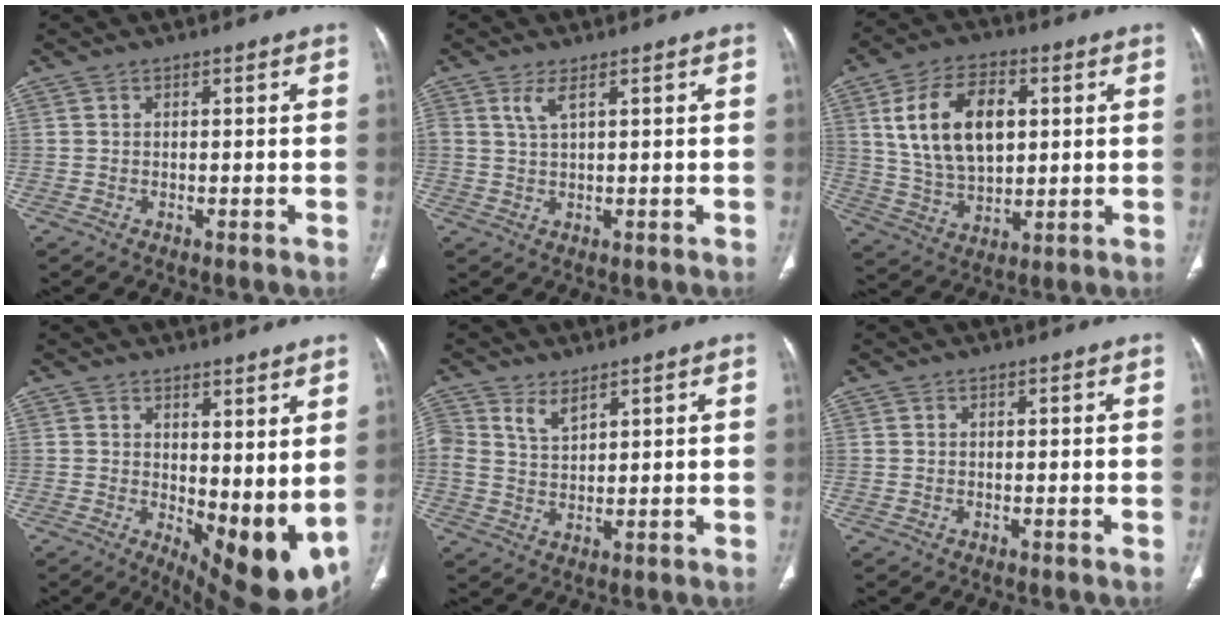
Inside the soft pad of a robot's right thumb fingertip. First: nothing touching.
{"total": 2.6, "force": [1.3, 0.6, 2.1], "torque": [-0.055, -0.003, 0.035]}
{"total": 15.6, "force": [3.8, 9.5, 11.8], "torque": [-0.186, -0.005, 0.073]}
{"total": 12.9, "force": [1.5, 5.6, 11.5], "torque": [-0.146, -0.037, 0.039]}
{"total": 4.0, "force": [2.6, 2.0, 2.2], "torque": [-0.037, -0.014, 0.058]}
{"total": 0.0}